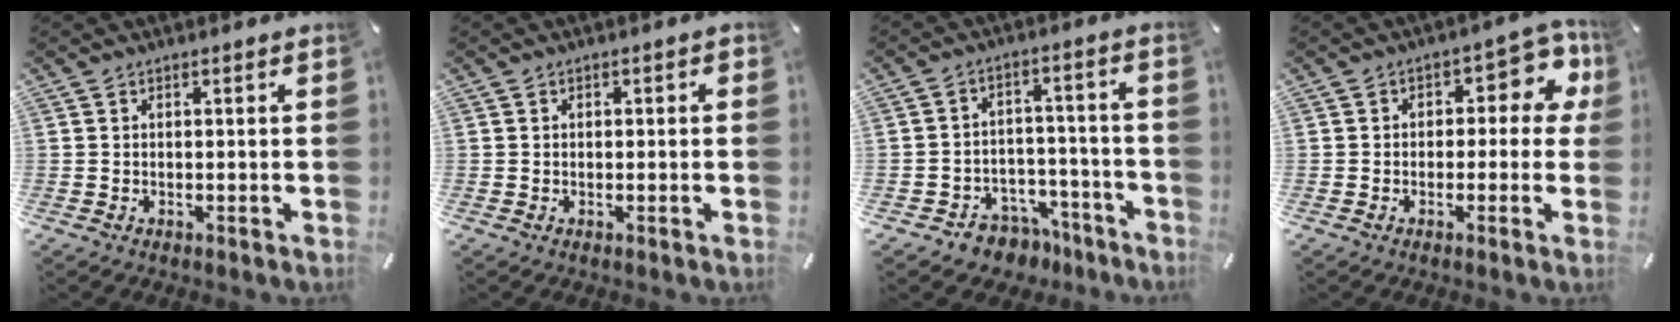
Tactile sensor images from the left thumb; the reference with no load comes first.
{"total": 0.9, "force": [-0.2, 0.8, 0.3], "torque": [-0.006, 0.005, -0.006]}
{"total": 6.8, "force": [-4.0, 5.4, 1.4], "torque": [-0.018, 0.027, -0.065]}
{"total": 9.0, "force": [1.9, 5.5, 6.9], "torque": [-0.081, -0.005, 0.028]}